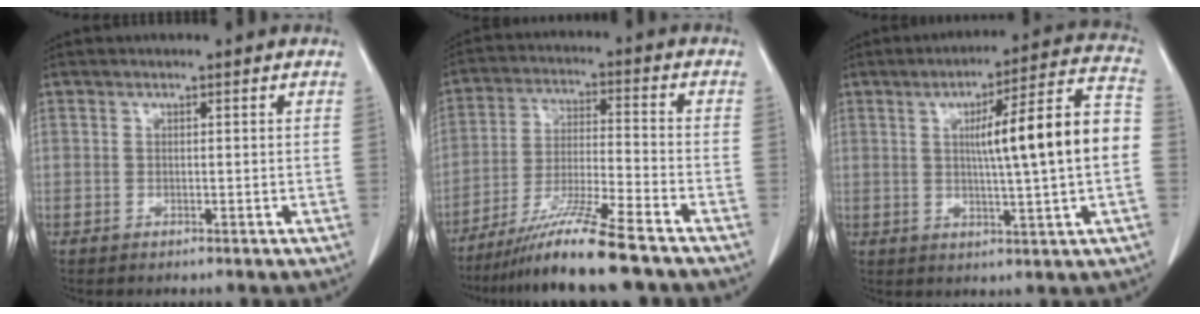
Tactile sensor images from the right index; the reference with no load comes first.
{"total": 12.5, "force": [-9.8, -0.9, 7.6], "torque": [-0.137, -0.028, -0.172]}
{"total": 14.5, "force": [0.5, 0.2, 14.4], "torque": [-0.210, 0.024, 0.006]}